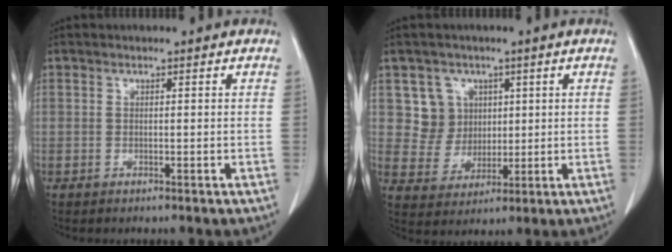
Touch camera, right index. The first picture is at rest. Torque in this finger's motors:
{"motor_torque": [0.03, 0.01, 0.00, -0.01]}